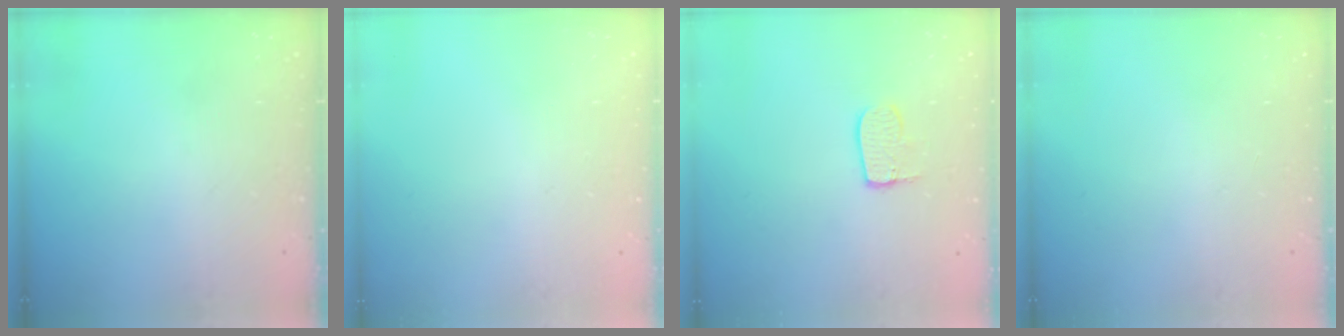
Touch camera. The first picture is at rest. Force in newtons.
{"total": 0.0}
{"total": 6.8, "press": 6.8, "slide": 0.1}
{"total": 0.0}